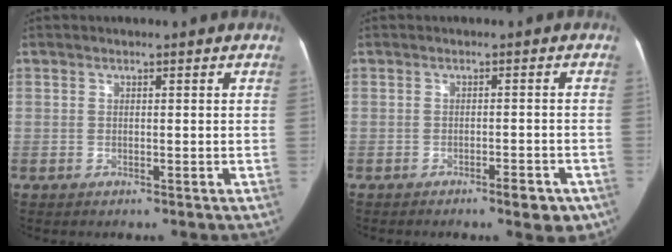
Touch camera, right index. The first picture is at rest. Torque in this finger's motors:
{"motor_torque": [0.07, -0.06, 0.03, 0.01]}